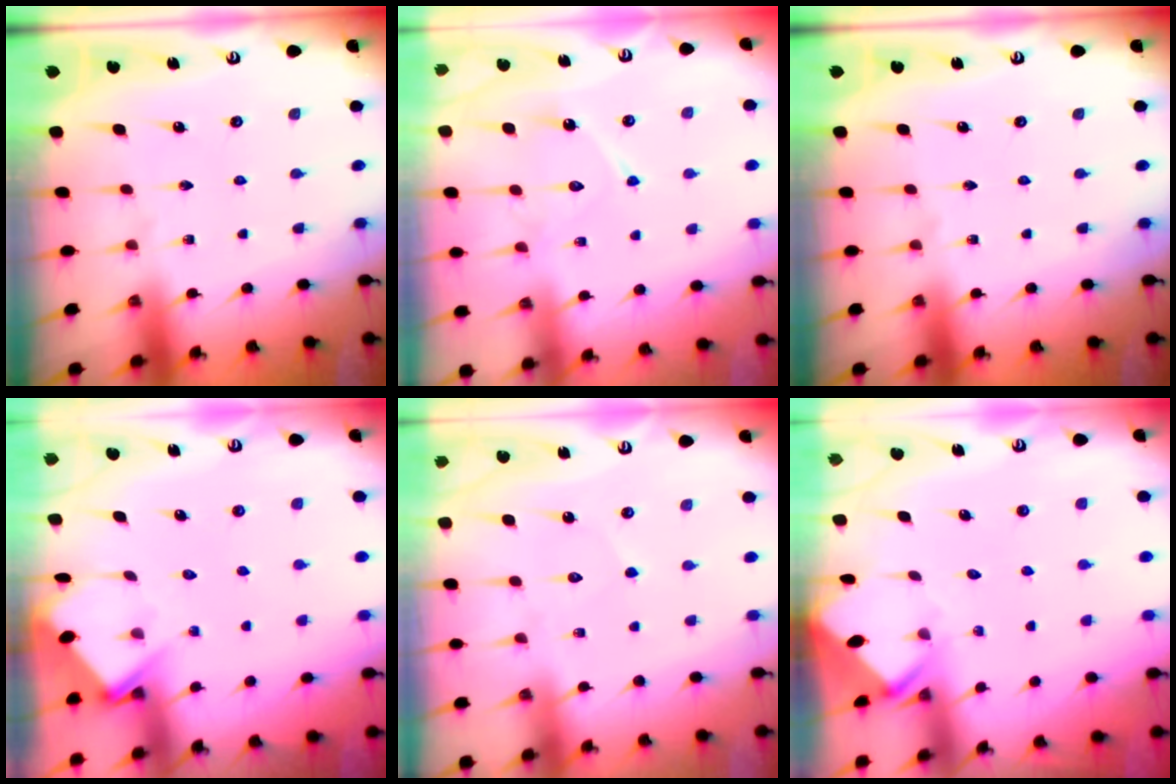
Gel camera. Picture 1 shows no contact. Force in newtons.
{"total": 10.8, "press": 10.8, "slide": 0.8}
{"total": 0.0}
{"total": 6.1, "press": 6.1, "slide": 0.2}
{"total": 4.7, "press": 4.7, "slide": 0.5}
{"total": 3.5, "press": 3.5, "slide": 0.3}